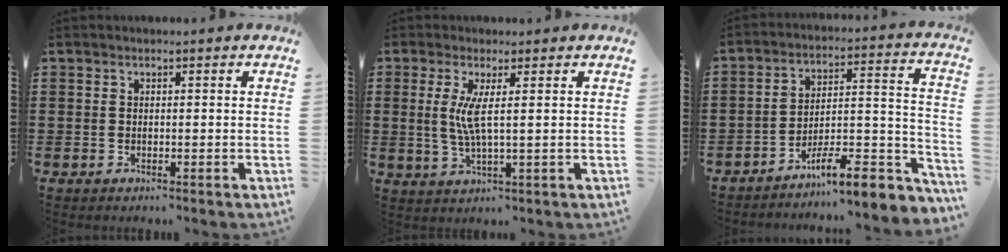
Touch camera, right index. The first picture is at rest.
{"total": 4.8, "force": [0.8, 0.2, 4.7], "torque": [-0.105, -0.014, 0.008]}
{"total": 8.3, "force": [-6.3, 1.9, 5.1], "torque": [-0.073, 0.003, -0.118]}